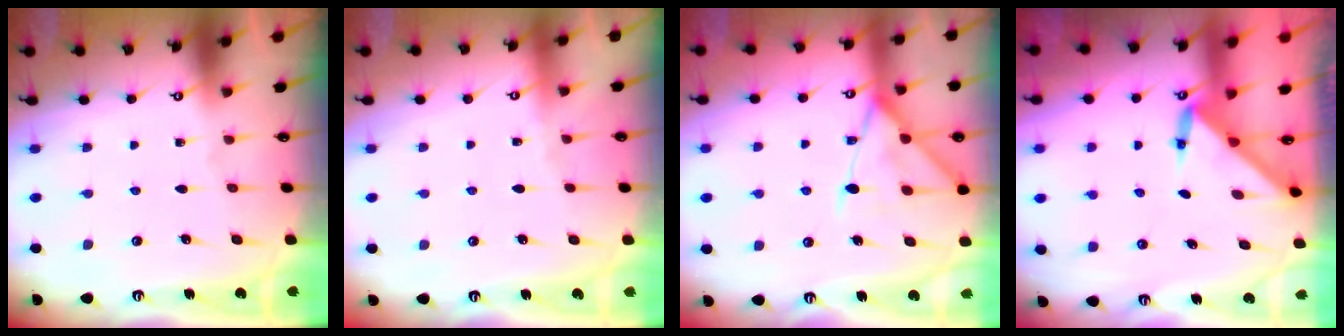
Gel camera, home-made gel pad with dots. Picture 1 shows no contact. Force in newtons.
{"total": 0.7, "press": 0.6, "slide": 0.3}
{"total": 15.1, "press": 15.0, "slide": 1.1}
{"total": 2.9, "press": 2.9, "slide": 0.2}